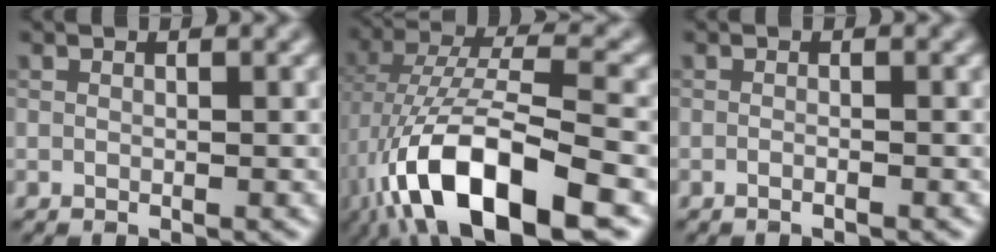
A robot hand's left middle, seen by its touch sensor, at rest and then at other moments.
{"total": 12.8, "force": [-5.6, 4.5, 10.6], "torque": [-0.204, 0.001, -0.101]}
{"total": 0.8, "force": [-0.4, 0.2, 0.6], "torque": [-0.008, -0.005, -0.012]}